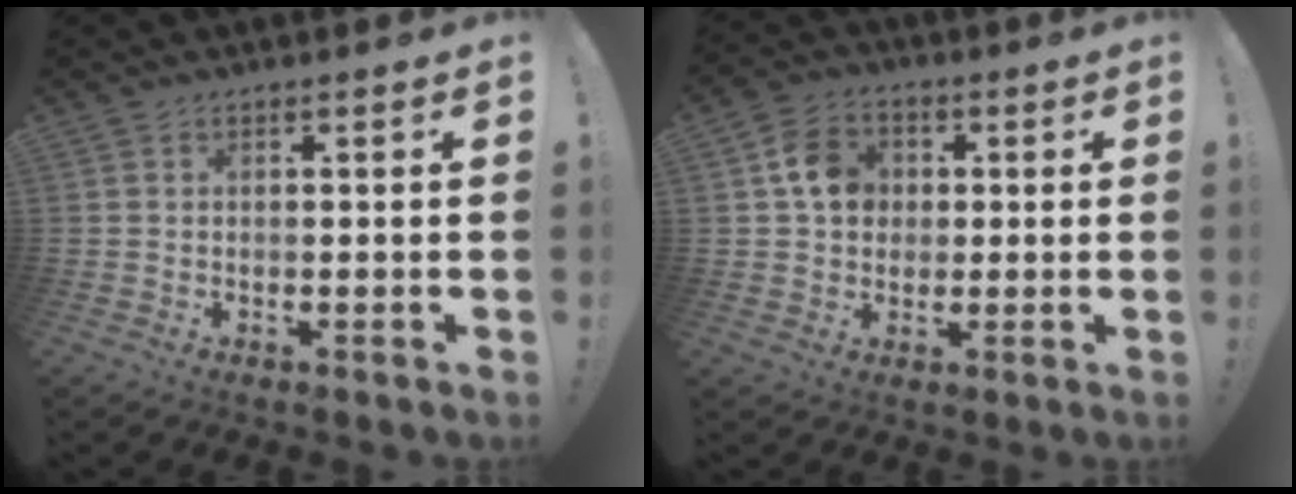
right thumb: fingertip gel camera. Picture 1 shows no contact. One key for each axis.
{"total": 10.2, "fx": 2.2, "fy": 8.7, "fz": 4.9, "tx": -0.070, "ty": 0.010, "tz": 0.047}